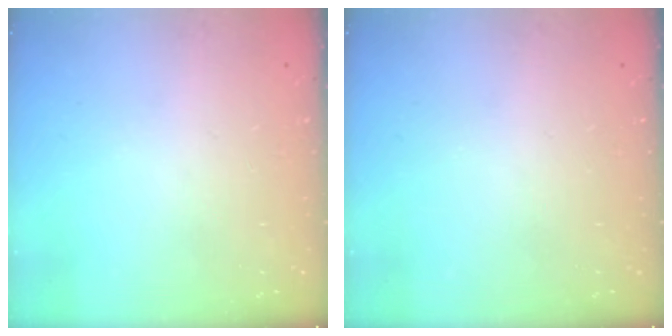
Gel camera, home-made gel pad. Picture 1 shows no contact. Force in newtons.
{"total": 0.0}